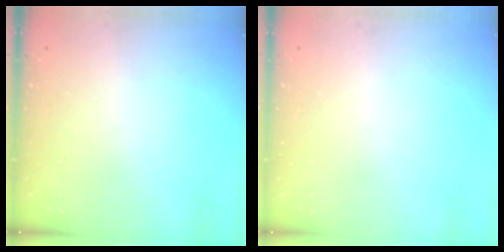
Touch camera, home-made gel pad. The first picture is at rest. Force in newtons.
{"total": 0.0}